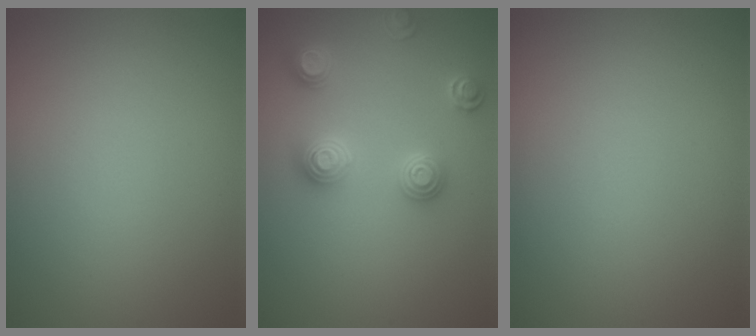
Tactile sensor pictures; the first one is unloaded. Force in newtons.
{"total": 3.3, "press": 3.3, "slide": 0.3}
{"total": 0.0}